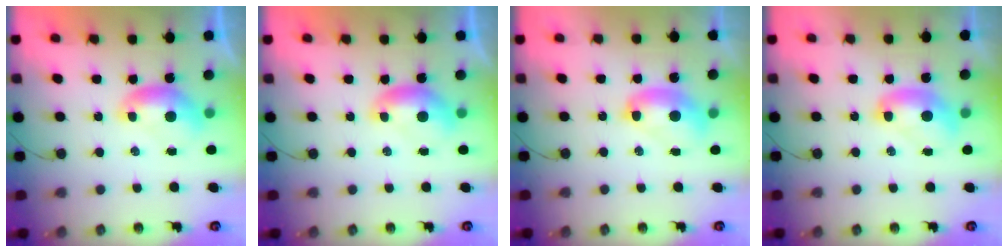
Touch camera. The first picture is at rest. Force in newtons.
{"total": 0.0}
{"total": 3.1, "press": 3.1, "slide": 0.2}
{"total": 2.2, "press": 2.2, "slide": 0.2}